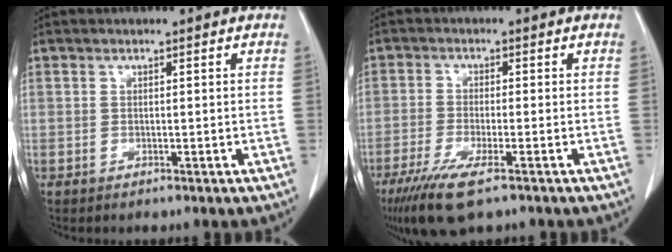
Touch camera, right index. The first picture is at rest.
{"total": 8.1, "force": [-5.2, 1.2, 6.1], "torque": [-0.115, -0.023, -0.087]}